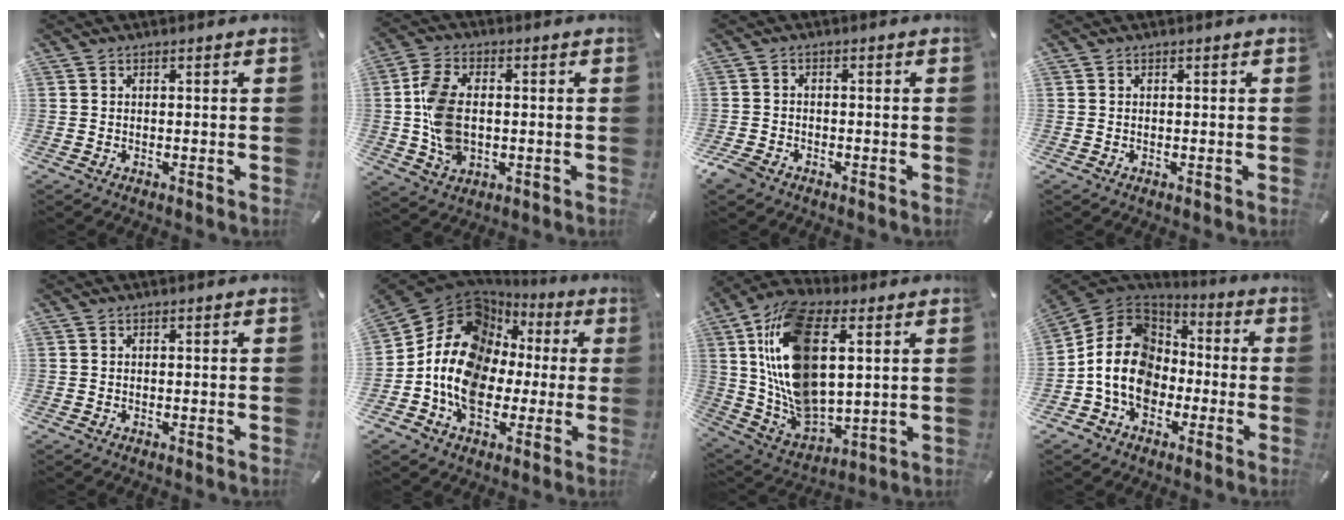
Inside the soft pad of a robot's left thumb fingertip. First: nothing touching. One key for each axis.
{"total": 10.8, "fx": -0.3, "fy": 7.2, "fz": 8.0, "tx": -0.172, "ty": 0.005, "tz": -0.004}
{"total": 2.9, "fx": -2.1, "fy": 1.7, "fz": 1.1, "tx": -0.038, "ty": 0.003, "tz": -0.045}
{"total": 0.0}
{"total": 0.0}
{"total": 16.6, "fx": 0.1, "fy": 13.5, "fz": 9.6, "tx": -0.204, "ty": -0.007, "tz": -0.004}
{"total": 20.0, "fx": 6.3, "fy": 11.6, "fz": 15.1, "tx": -0.346, "ty": -0.027, "tz": 0.108}
{"total": 15.3, "fx": -3.9, "fy": 12.4, "fz": 8.0, "tx": -0.187, "ty": 0.036, "tz": -0.071}